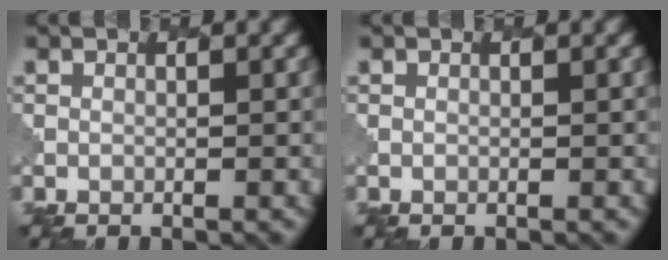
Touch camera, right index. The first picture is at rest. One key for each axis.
{"total": 0.0}